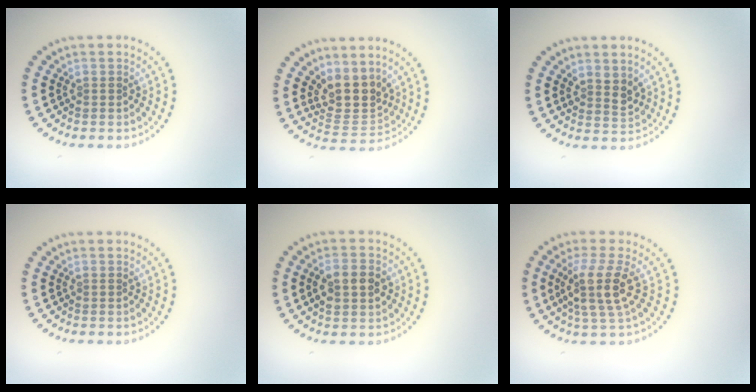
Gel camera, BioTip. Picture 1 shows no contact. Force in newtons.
{"total": 3.9, "press": 3.0, "slide": 2.4}
{"total": 2.0, "press": 1.7, "slide": 1.1}
{"total": 0.0}
{"total": 3.6, "press": 3.6, "slide": 0.2}
{"total": 3.9, "press": 3.1, "slide": 2.3}